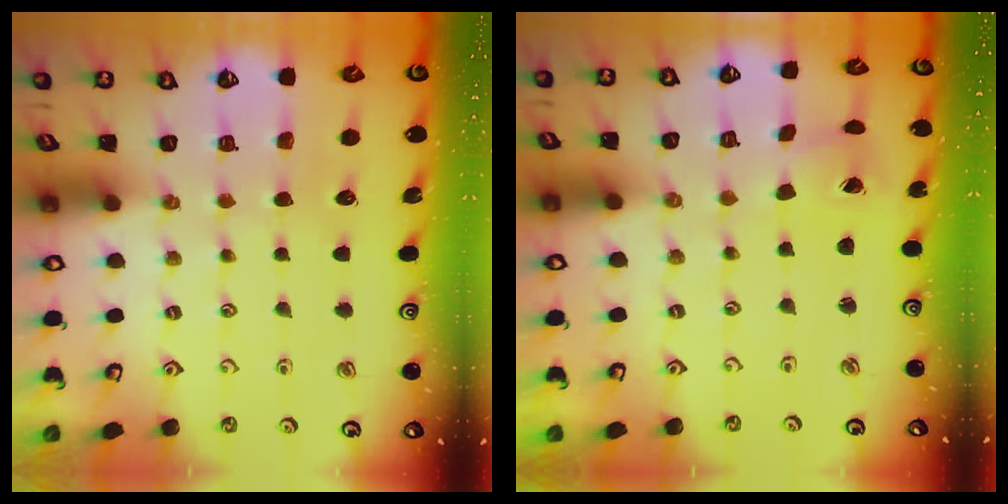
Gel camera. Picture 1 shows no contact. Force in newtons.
{"total": 1.7, "press": 1.7, "slide": 0.2}